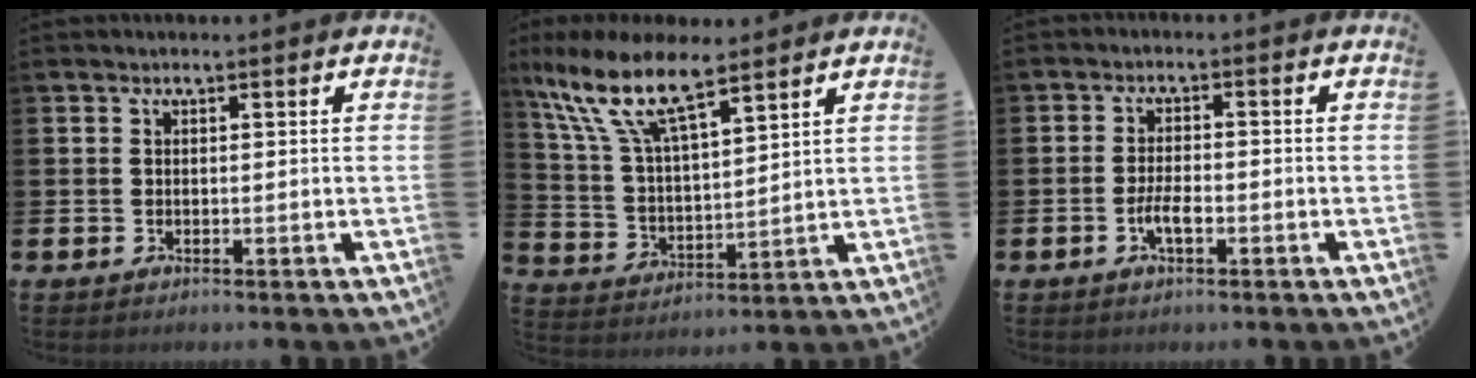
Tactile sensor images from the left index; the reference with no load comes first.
{"total": 11.8, "force": [9.0, 3.7, 6.7], "torque": [-0.162, -0.030, 0.162]}
{"total": 3.0, "force": [-1.0, 1.1, 2.6], "torque": [-0.049, -0.001, -0.022]}